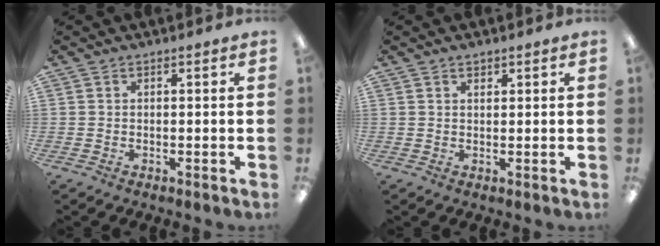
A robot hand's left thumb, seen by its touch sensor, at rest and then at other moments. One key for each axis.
{"total": 1.1, "fx": 0.9, "fy": 0.6, "fz": 0.4, "tx": -0.008, "ty": 0.001, "tz": 0.016}